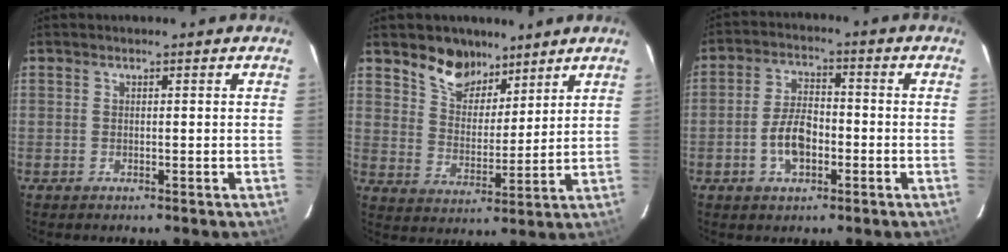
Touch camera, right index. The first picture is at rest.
{"total": 9.2, "force": [6.8, 5.4, 2.9], "torque": [-0.048, 0.002, 0.125]}
{"total": 7.5, "force": [-2.4, 4.0, 5.8], "torque": [-0.115, 0.012, -0.039]}